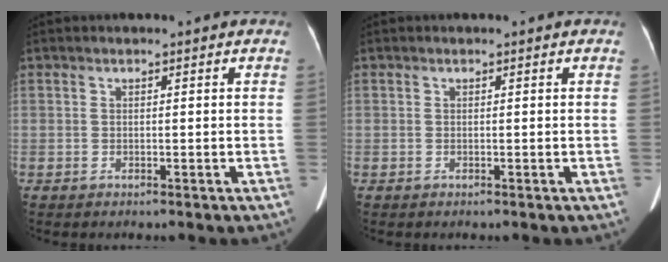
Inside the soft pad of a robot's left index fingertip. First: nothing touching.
{"total": 0.0}